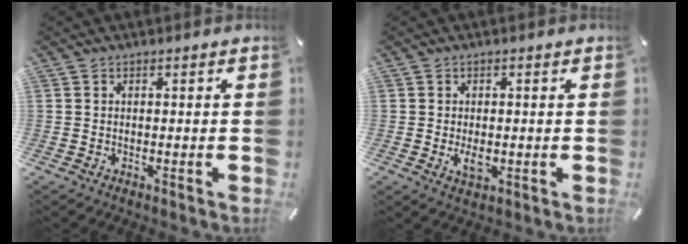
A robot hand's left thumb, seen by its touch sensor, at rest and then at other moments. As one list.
[{"total": 3.4, "force": [-0.4, 1.9, 2.7], "torque": [-0.056, -0.007, -0.010]}]